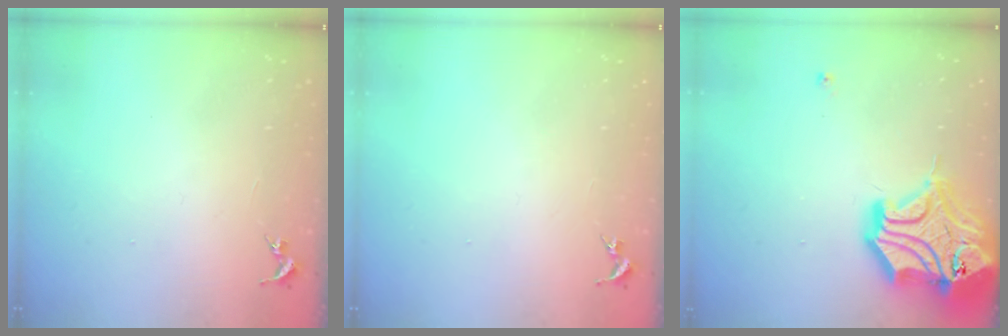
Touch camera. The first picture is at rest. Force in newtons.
{"total": 0.0}
{"total": 23.5, "press": 23.3, "slide": 3.4}